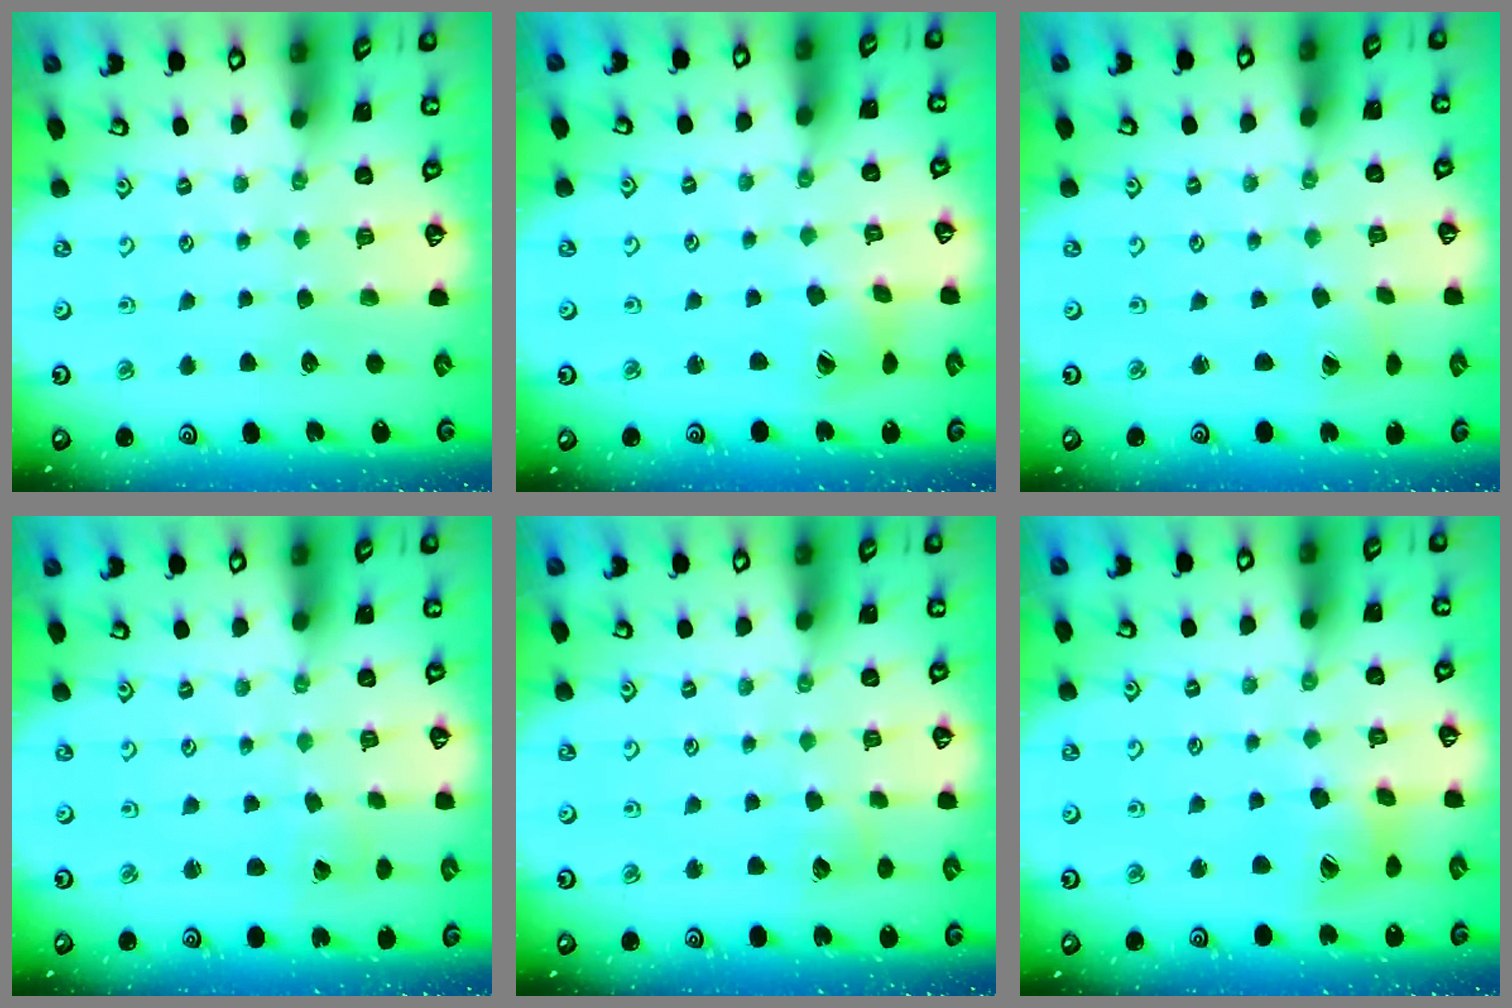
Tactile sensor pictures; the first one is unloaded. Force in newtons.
{"total": 5.3, "press": 5.3, "slide": 0.6}
{"total": 1.1, "press": 1.1, "slide": 0.1}
{"total": 1.5, "press": 1.5, "slide": 0.2}
{"total": 5.7, "press": 5.6, "slide": 0.5}
{"total": 12.0, "press": 11.9, "slide": 1.4}